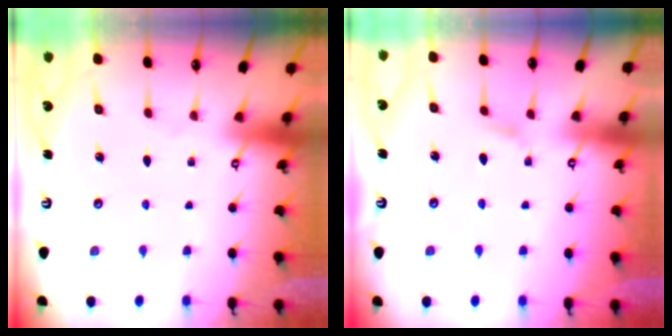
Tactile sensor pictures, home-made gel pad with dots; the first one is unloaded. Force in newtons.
{"total": 4.4, "press": 4.3, "slide": 0.6}